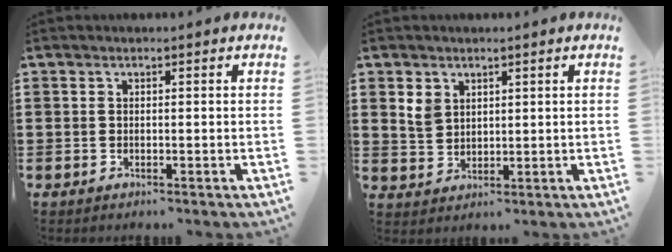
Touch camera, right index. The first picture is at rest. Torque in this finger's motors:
{"motor_torque": [0.00, 0.00, 0.12, 0.03]}